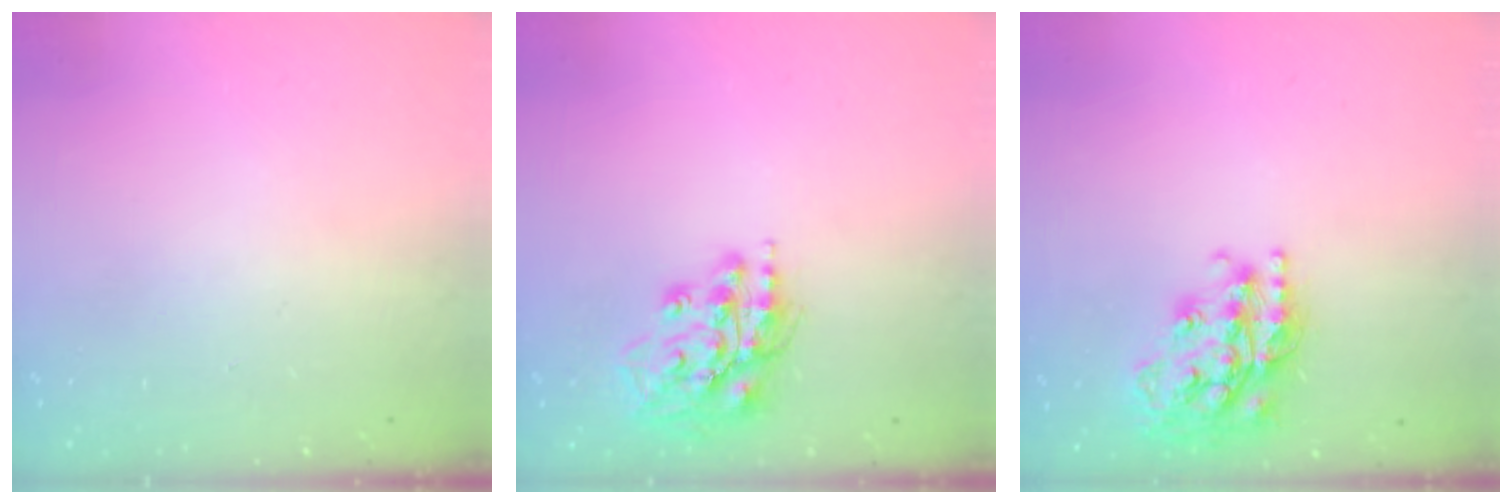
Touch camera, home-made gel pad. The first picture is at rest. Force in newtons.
{"total": 15.4, "press": 15.3, "slide": 1.9}
{"total": 19.6, "press": 19.6, "slide": 1.4}